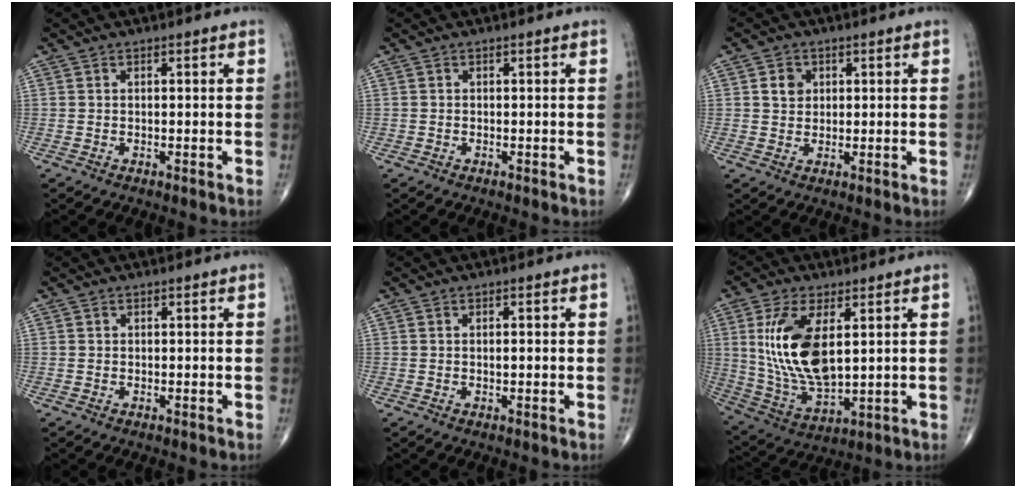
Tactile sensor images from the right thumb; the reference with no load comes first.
{"total": 0.0}
{"total": 3.3, "force": [1.0, 2.8, 1.5], "torque": [-0.009, -0.003, 0.016]}
{"total": 0.0}
{"total": 1.0, "force": [0.1, 0.4, 0.9], "torque": [-0.016, 0.000, 0.002]}
{"total": 16.0, "force": [3.7, 7.5, 13.7], "torque": [-0.270, -0.022, 0.083]}